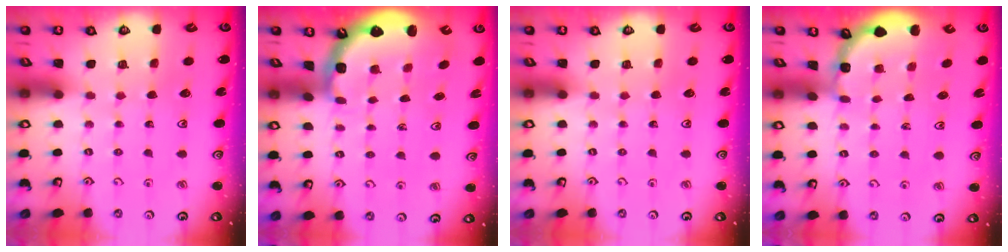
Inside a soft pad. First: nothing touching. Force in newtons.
{"total": 2.5, "press": 1.2, "slide": 2.2}
{"total": 0.0}
{"total": 1.6, "press": 1.6, "slide": 0.2}